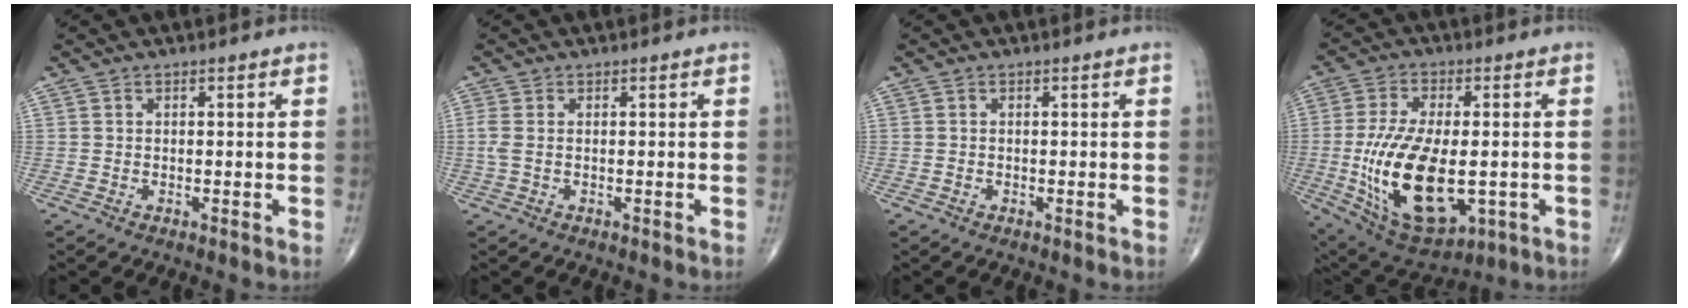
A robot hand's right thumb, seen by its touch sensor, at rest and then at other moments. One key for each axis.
{"total": 2.1, "fx": 0.0, "fy": 1.1, "fz": 1.8, "tx": -0.057, "ty": -0.001, "tz": 0.000}
{"total": 0.0}
{"total": 20.8, "fx": -3.3, "fy": 10.5, "fz": 17.6, "tx": -0.335, "ty": -0.011, "tz": -0.030}